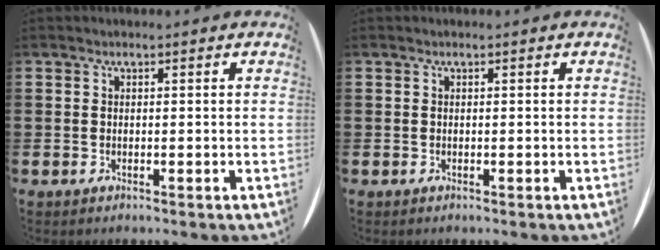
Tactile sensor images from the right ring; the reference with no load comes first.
{"total": 0.0}